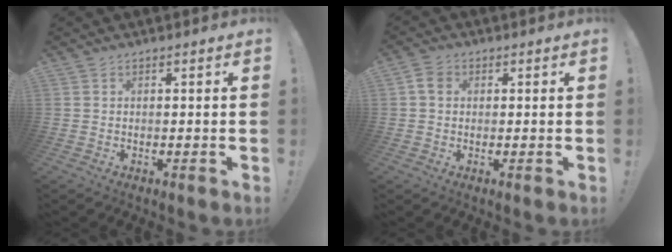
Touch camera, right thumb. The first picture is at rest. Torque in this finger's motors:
{"motor_torque": [0.01, -0.04, -0.14, -0.21, 0.01]}